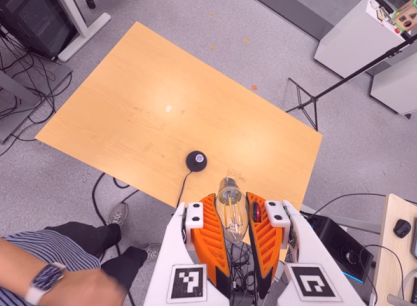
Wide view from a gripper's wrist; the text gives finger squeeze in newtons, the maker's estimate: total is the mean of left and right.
{"total": 21.4, "left": 26.8, "right": 16.1}